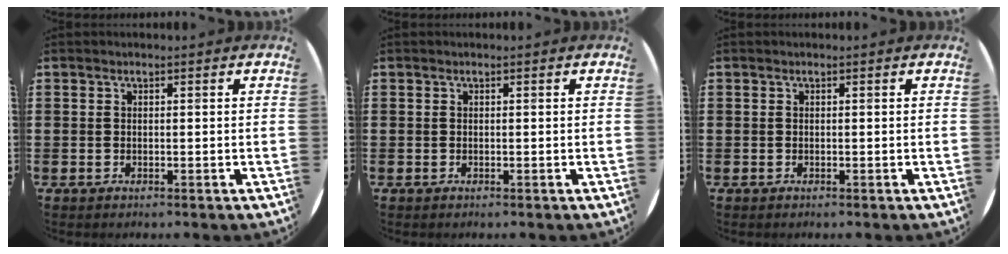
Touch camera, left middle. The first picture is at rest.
{"total": 0.0}
{"total": 0.0}